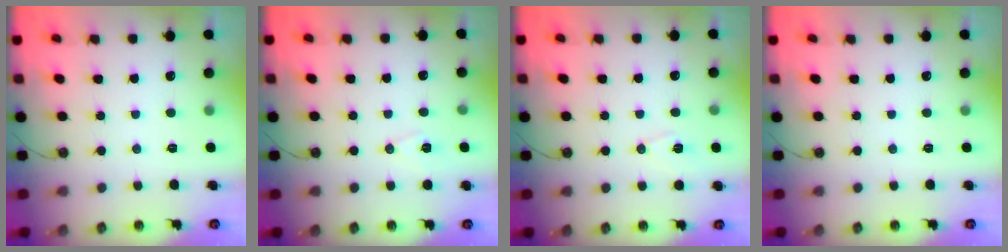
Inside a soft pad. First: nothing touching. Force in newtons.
{"total": 7.1, "press": 5.5, "slide": 4.5}
{"total": 8.1, "press": 7.3, "slide": 3.4}
{"total": 0.0}